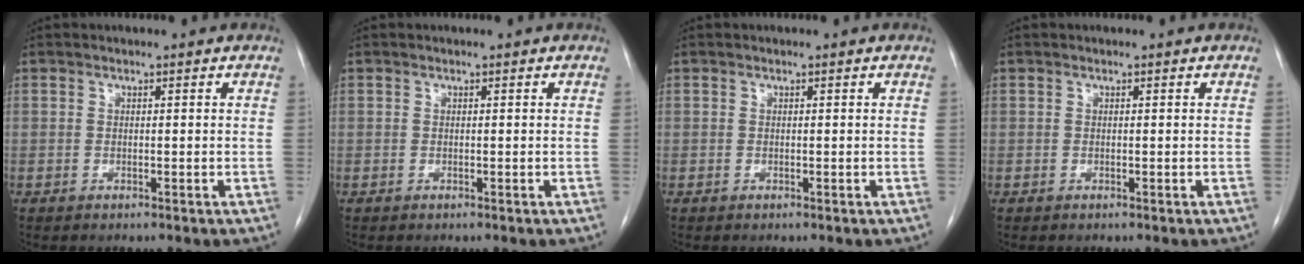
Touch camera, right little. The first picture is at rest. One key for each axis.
{"total": 0.0}
{"total": 0.0}
{"total": 0.0}